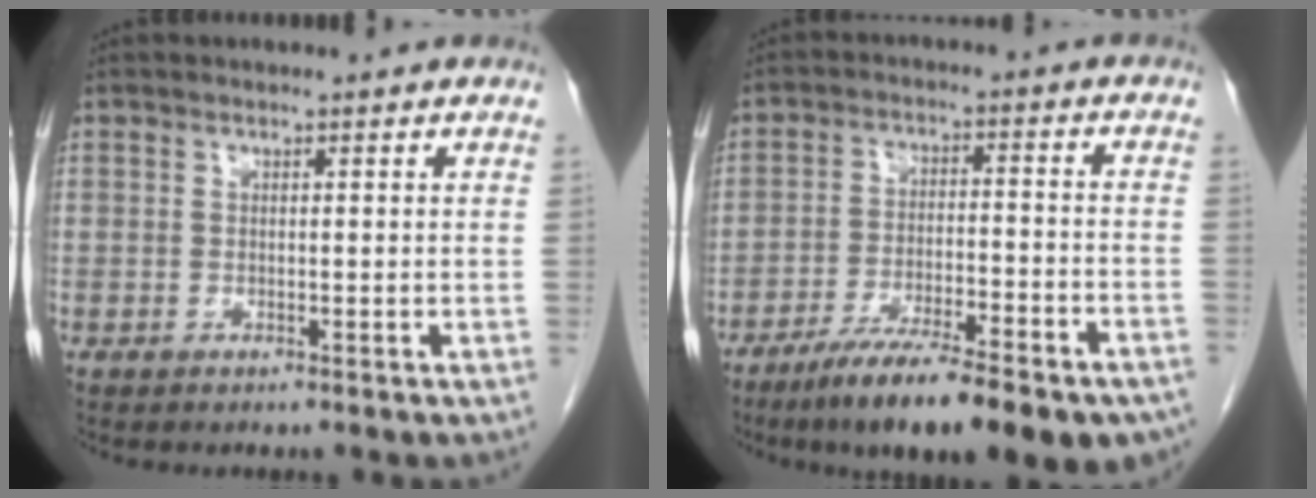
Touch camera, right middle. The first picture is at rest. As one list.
[{"total": 19.7, "force": [-14.8, 3.7, 12.4], "torque": [-0.132, -0.002, -0.221]}]